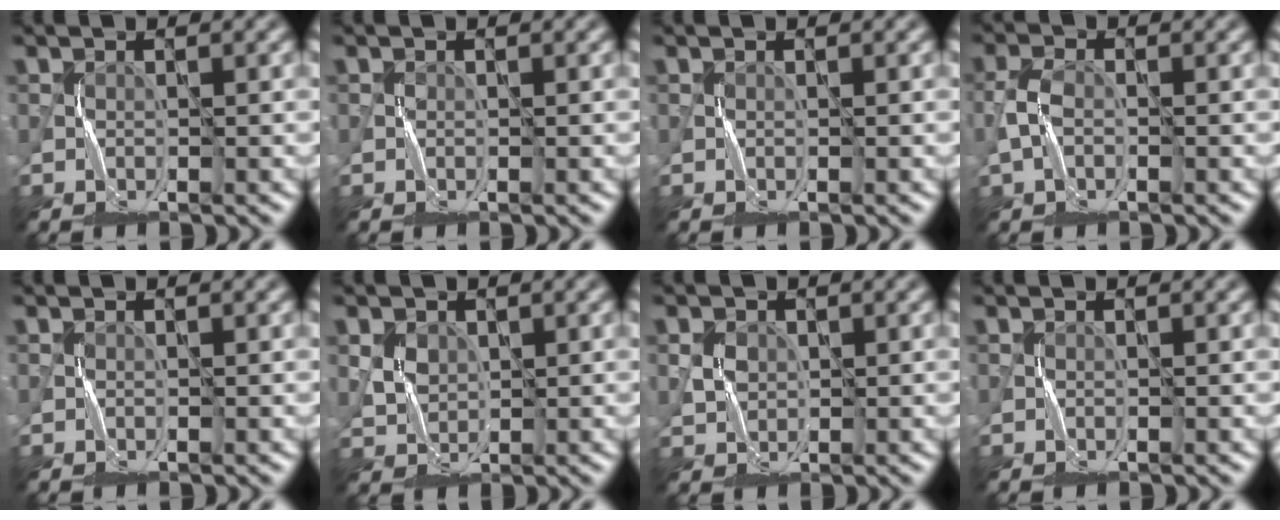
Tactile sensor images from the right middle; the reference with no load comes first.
{"total": 0.0}
{"total": 0.0}
{"total": 1.9, "force": [-0.6, 1.0, 1.4], "torque": [-0.032, 0.005, -0.015]}
{"total": 0.0}
{"total": 2.1, "force": [1.2, 1.6, 0.7], "torque": [-0.018, -0.007, 0.025]}
{"total": 1.3, "force": [0.6, 1.1, 0.3], "torque": [-0.006, -0.003, 0.011]}
{"total": 0.0}